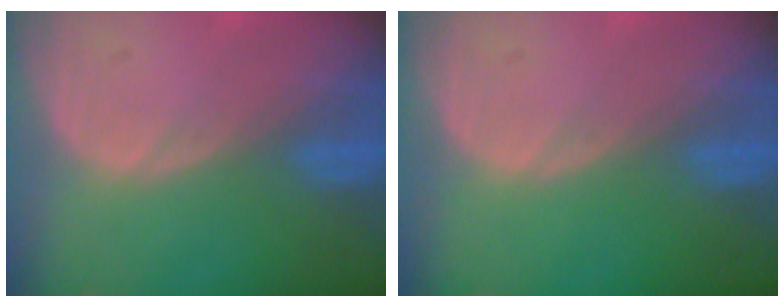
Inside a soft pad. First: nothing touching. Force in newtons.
{"total": 0.0}